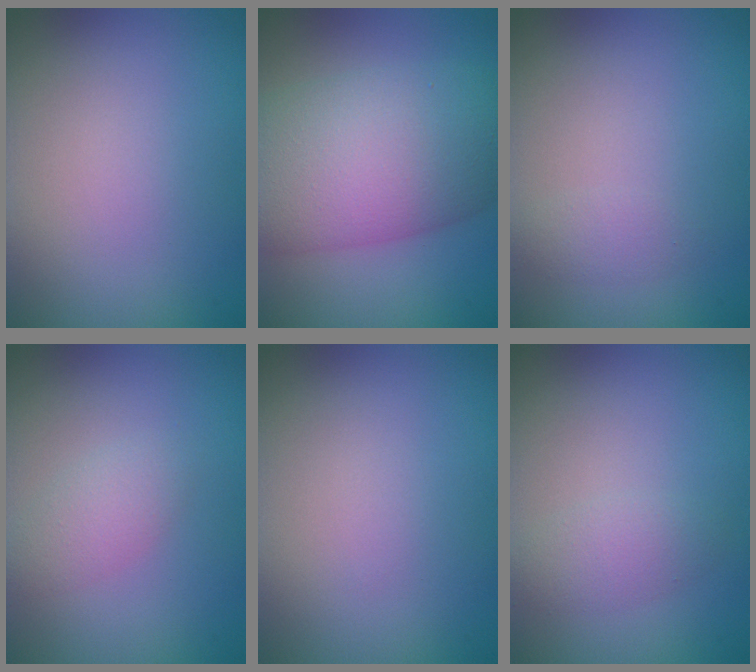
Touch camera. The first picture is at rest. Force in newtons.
{"total": 11.0, "press": 11.0, "slide": 0.6}
{"total": 1.0, "press": 1.0, "slide": 0.0}
{"total": 1.8, "press": 1.8, "slide": 0.1}
{"total": 0.0}
{"total": 1.8, "press": 1.8, "slide": 0.1}